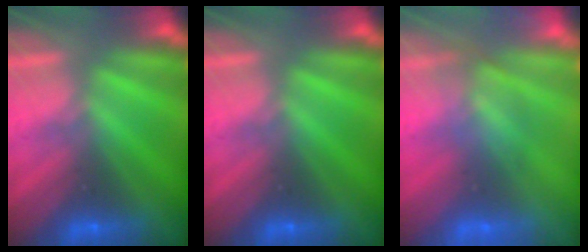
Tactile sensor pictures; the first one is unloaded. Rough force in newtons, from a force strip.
{"total": 0.0}
{"total": 3.0}